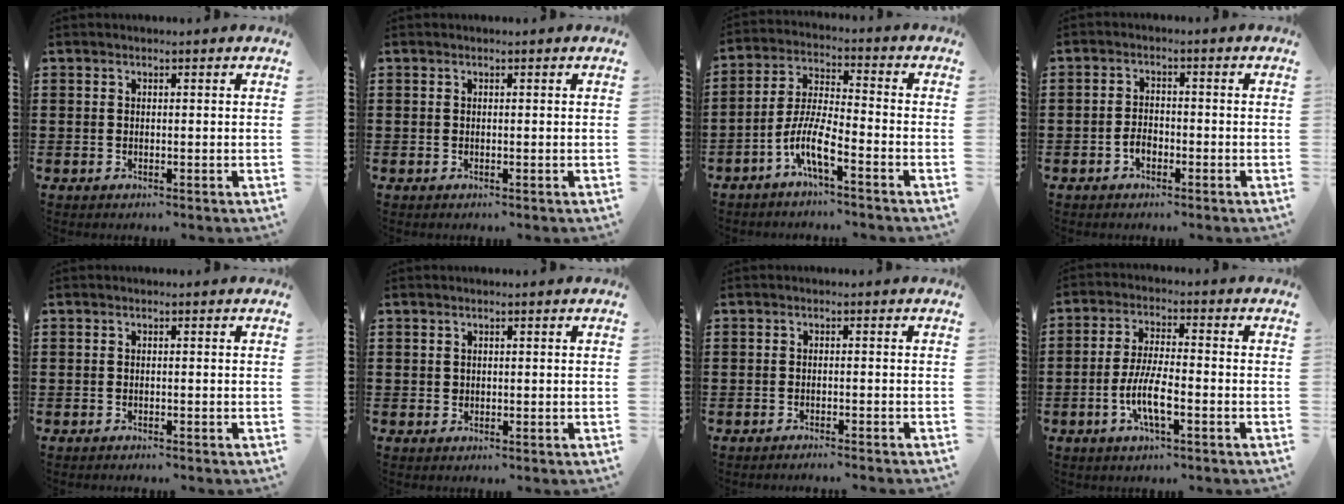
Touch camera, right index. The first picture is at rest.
{"total": 0.0}
{"total": 7.5, "force": [-4.4, 1.6, 5.8], "torque": [-0.145, -0.011, -0.091]}
{"total": 2.2, "force": [-1.2, 1.2, 1.4], "torque": [-0.030, 0.000, -0.023]}
{"total": 0.6, "force": [-0.6, -0.1, 0.0], "torque": [-0.003, -0.005, -0.011]}
{"total": 0.6, "force": [0.2, 0.5, 0.1], "torque": [-0.004, 0.004, 0.003]}
{"total": 1.3, "force": [-1.3, -0.4, 0.3], "torque": [-0.006, -0.001, -0.025]}
{"total": 6.7, "force": [-2.5, 1.6, 6.1], "torque": [-0.135, -0.011, -0.050]}